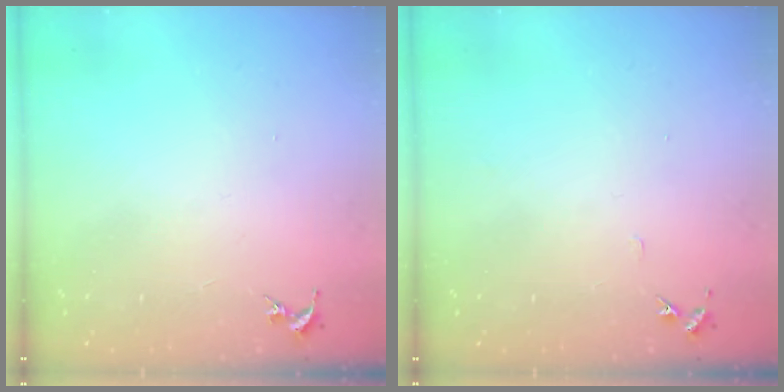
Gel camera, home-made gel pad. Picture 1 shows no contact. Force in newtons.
{"total": 4.0, "press": 4.0, "slide": 0.5}